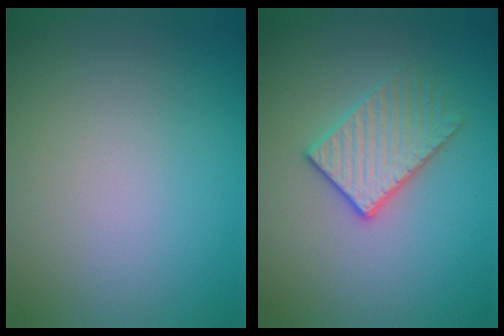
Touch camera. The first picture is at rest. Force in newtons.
{"total": 3.0, "press": 2.7, "slide": 1.4}